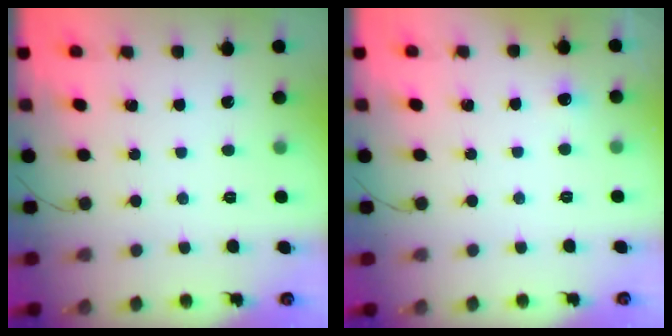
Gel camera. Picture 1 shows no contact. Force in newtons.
{"total": 3.0, "press": 2.8, "slide": 1.2}